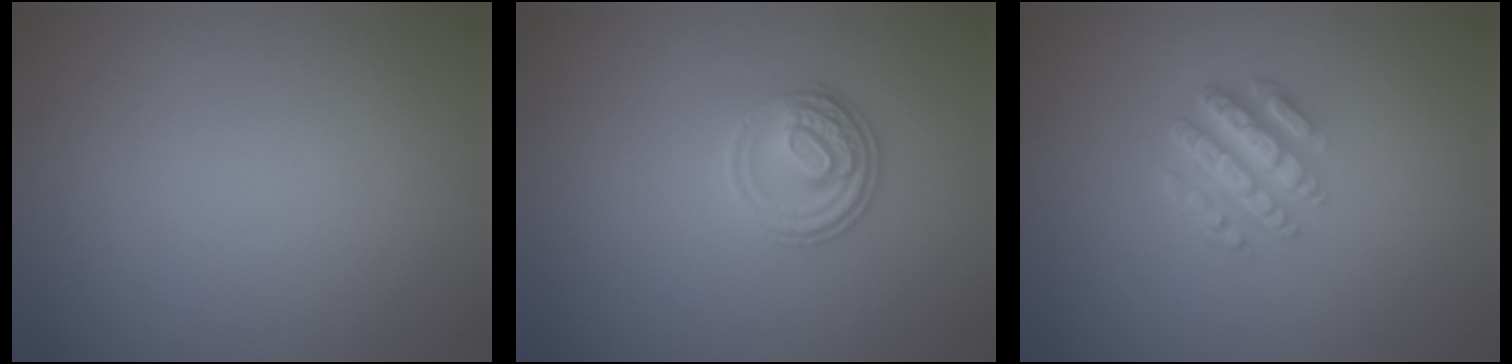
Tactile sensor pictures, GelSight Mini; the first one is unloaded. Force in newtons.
{"total": 2.8, "press": 2.7, "slide": 0.5}
{"total": 4.9, "press": 3.6, "slide": 3.3}